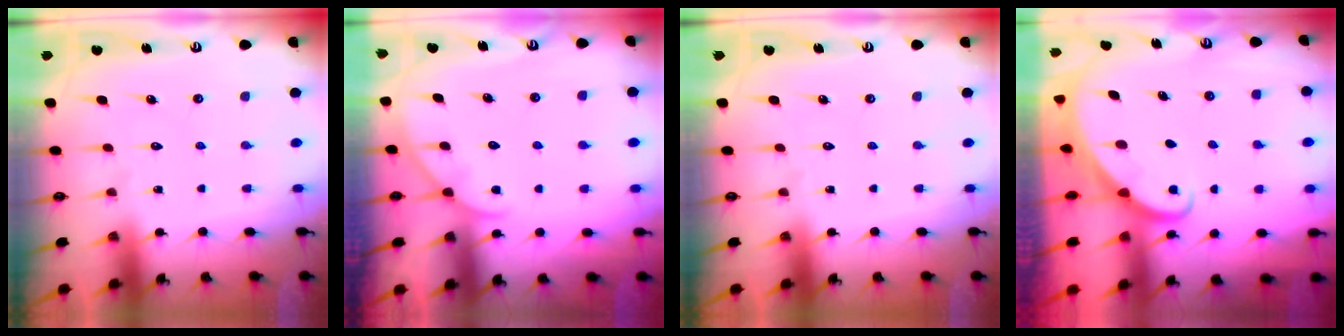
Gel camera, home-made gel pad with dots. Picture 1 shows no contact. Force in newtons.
{"total": 4.0, "press": 4.0, "slide": 0.3}
{"total": 0.0}
{"total": 2.0, "press": 2.0, "slide": 0.2}